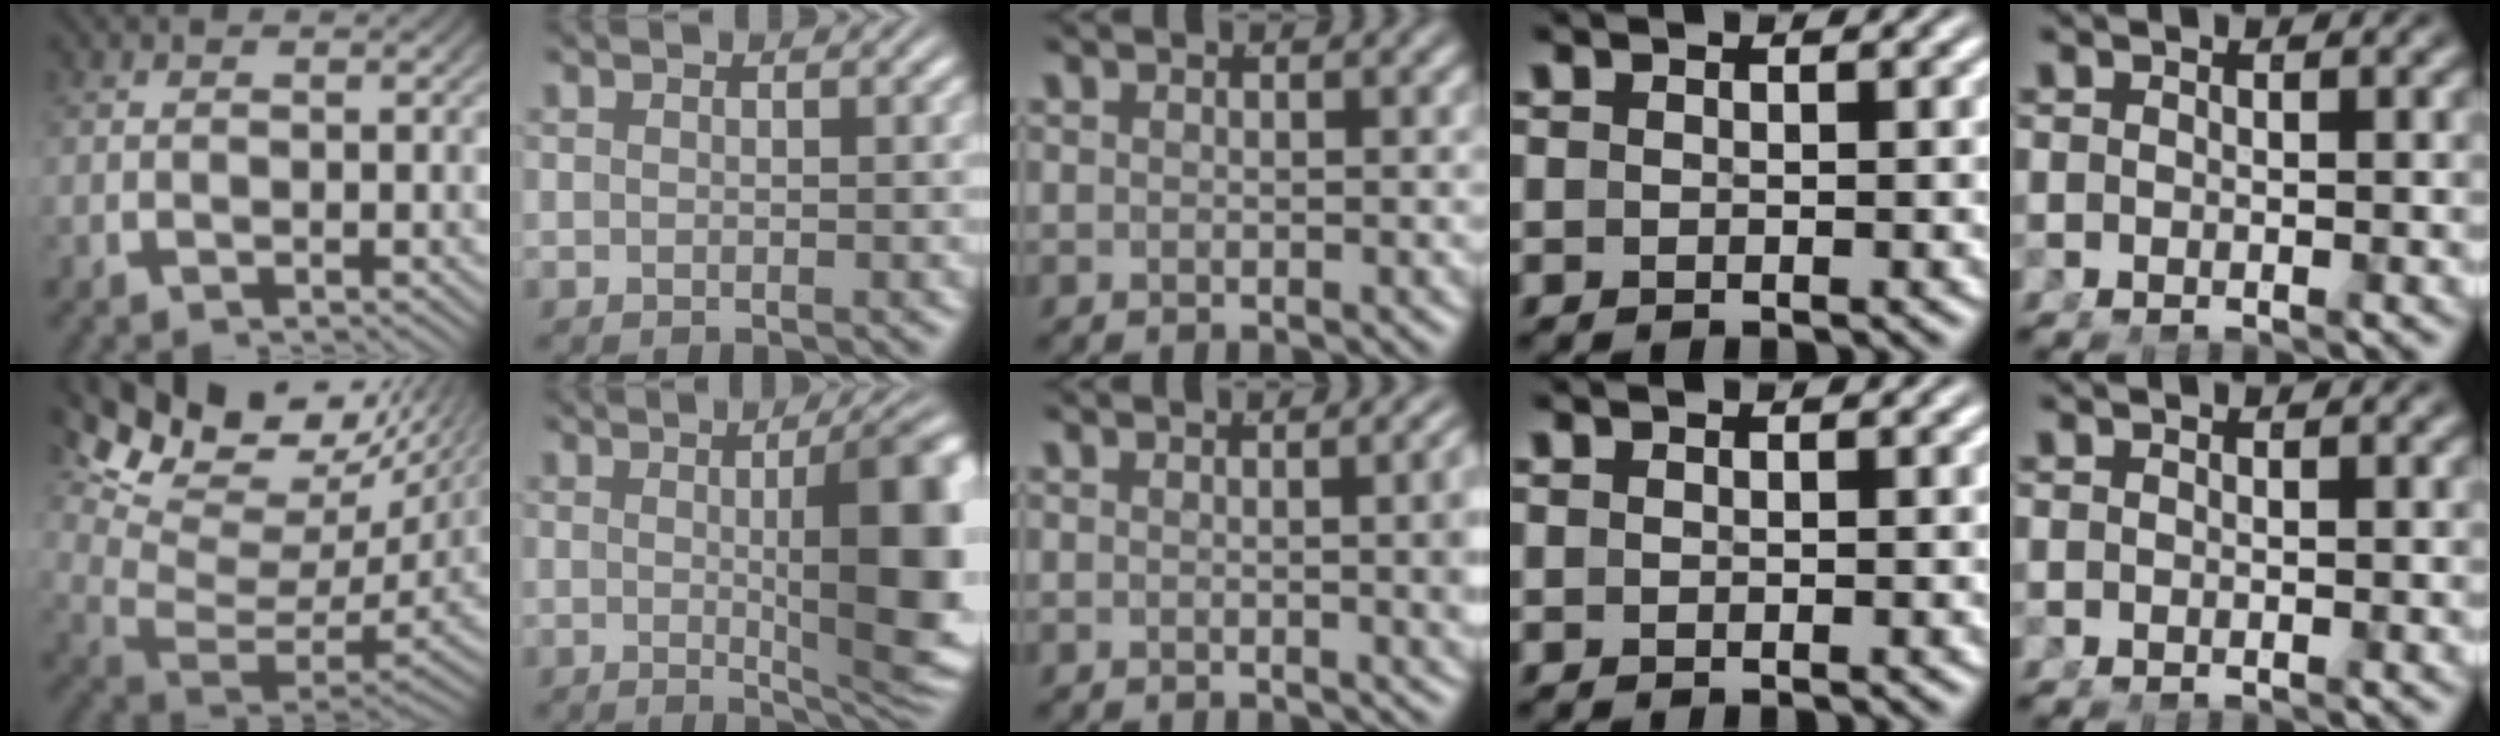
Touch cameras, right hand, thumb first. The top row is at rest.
{"thumb": {"total": 14.1, "force": [5.0, 8.5, 10.1], "torque": [-0.167, -0.002, 0.073]}, "index": {"total": 11.8, "force": [-0.3, 3.5, 11.2], "torque": [-0.129, -0.003, -0.001]}, "middle": {"total": 3.8, "force": [0.6, 1.1, 3.6], "torque": [-0.017, 0.015, -0.001]}}